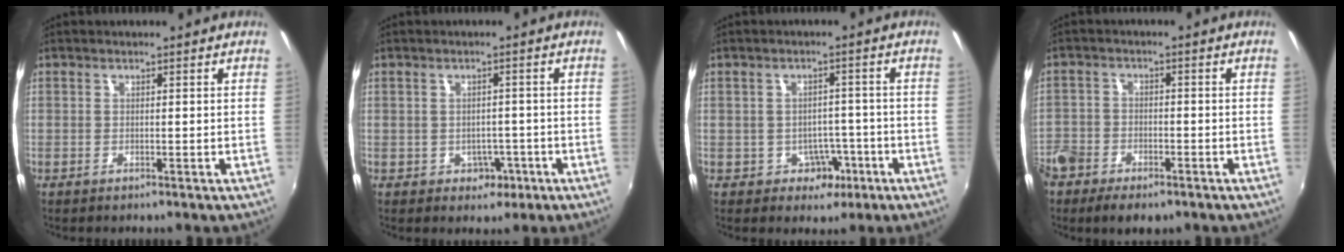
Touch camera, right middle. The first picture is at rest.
{"total": 3.6, "force": [-1.3, 3.2, 1.1], "torque": [-0.024, 0.004, -0.008]}
{"total": 4.6, "force": [-2.1, 3.9, 1.4], "torque": [-0.033, 0.009, -0.016]}
{"total": 9.9, "force": [-6.5, 6.0, 4.5], "torque": [-0.129, -0.015, -0.122]}